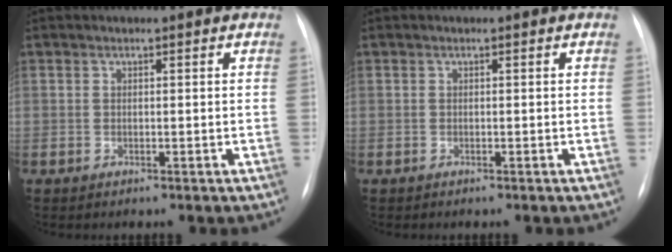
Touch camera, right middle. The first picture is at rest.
{"total": 0.0}